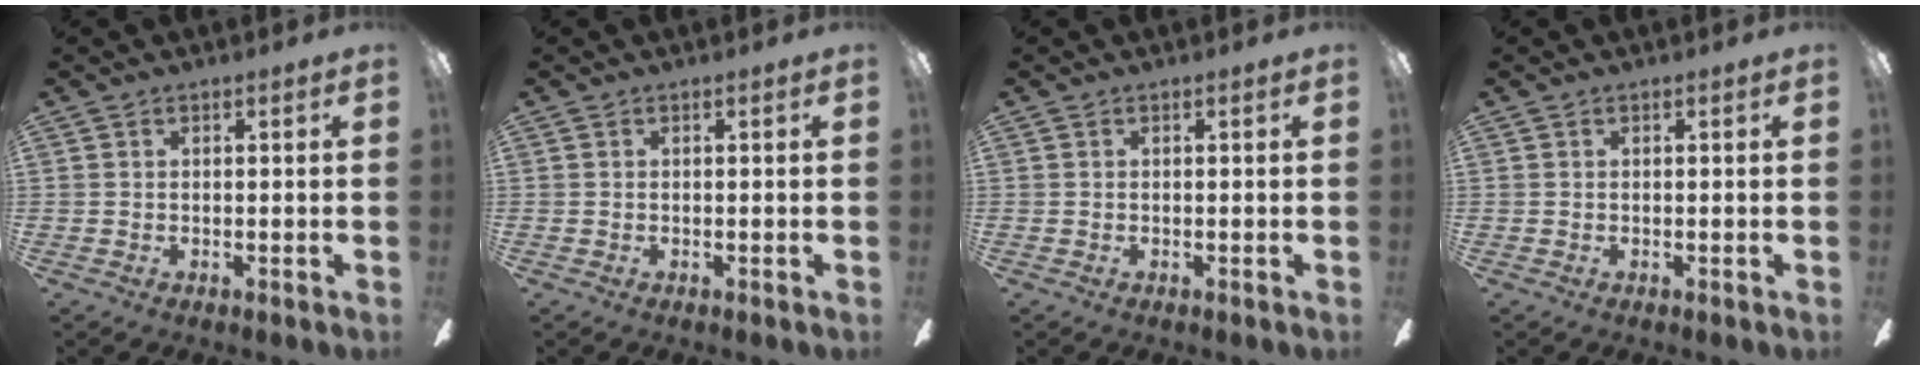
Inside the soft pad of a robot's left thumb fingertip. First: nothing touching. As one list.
[{"total": 0.0}, {"total": 0.0}, {"total": 0.0}]